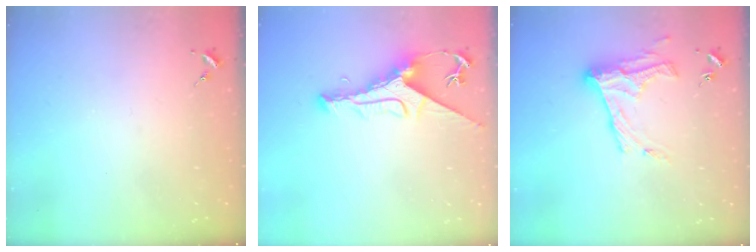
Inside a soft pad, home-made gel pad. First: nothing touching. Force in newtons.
{"total": 10.3, "press": 10.2, "slide": 1.1}
{"total": 15.1, "press": 15.0, "slide": 0.7}